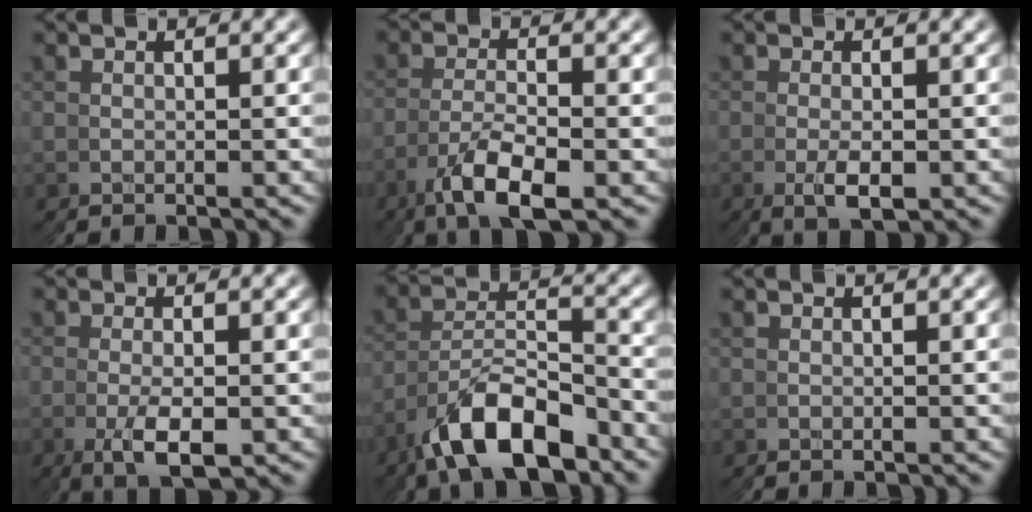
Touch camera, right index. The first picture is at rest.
{"total": 4.0, "force": [-1.8, 0.8, 3.5], "torque": [-0.068, 0.005, -0.034]}
{"total": 3.2, "force": [-0.2, -0.2, 3.1], "torque": [-0.045, 0.007, -0.007]}
{"total": 4.3, "force": [-1.0, 0.4, 4.2], "torque": [-0.072, 0.002, -0.019]}
{"total": 6.8, "force": [-3.7, 3.2, 4.7], "torque": [-0.087, -0.003, -0.061]}
{"total": 1.7, "force": [0.1, -1.7, -0.5], "torque": [0.019, -0.004, 0.009]}